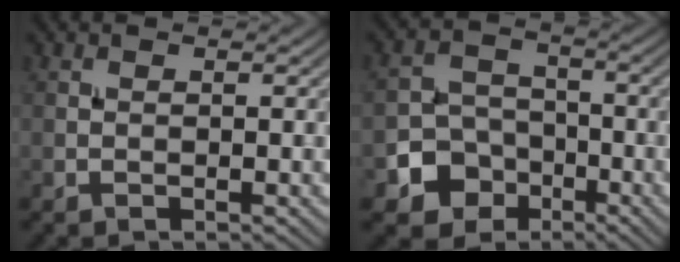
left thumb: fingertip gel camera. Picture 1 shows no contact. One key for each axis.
{"total": 6.0, "fx": -2.9, "fy": 4.9, "fz": 2.0, "tx": -0.042, "ty": -0.005, "tz": -0.064}